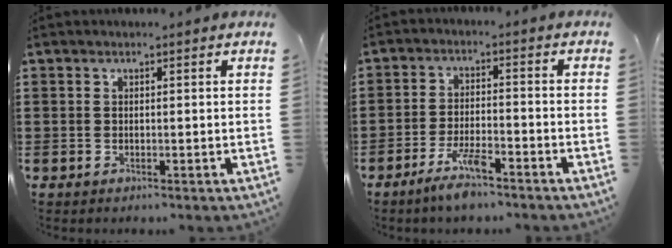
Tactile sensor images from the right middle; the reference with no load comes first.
{"total": 5.7, "force": [-4.1, 1.0, 3.7], "torque": [-0.081, -0.005, -0.078]}